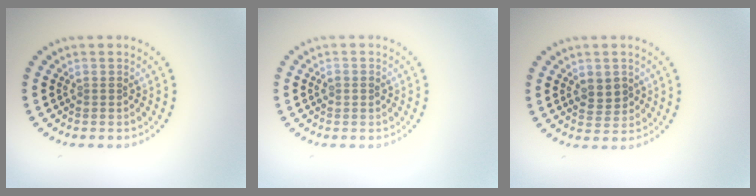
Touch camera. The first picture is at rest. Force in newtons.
{"total": 1.1, "press": 1.0, "slide": 0.2}
{"total": 2.4, "press": 2.3, "slide": 0.5}